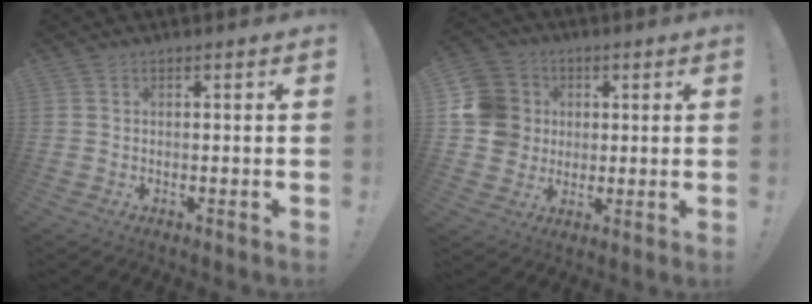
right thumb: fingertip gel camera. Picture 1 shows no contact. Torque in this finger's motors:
{"motor_torque": [1.09, 1.05, 0.42, -0.31, -0.01]}